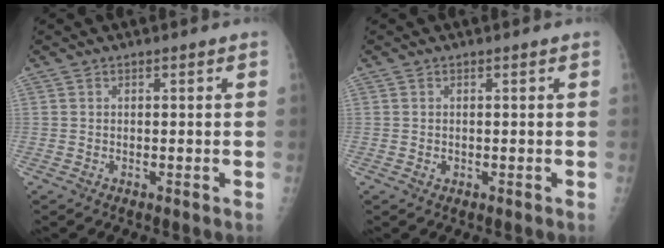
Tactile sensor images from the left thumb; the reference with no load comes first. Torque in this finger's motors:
{"motor_torque": [-0.20, 0.11, -0.06, 0.04, -0.01]}